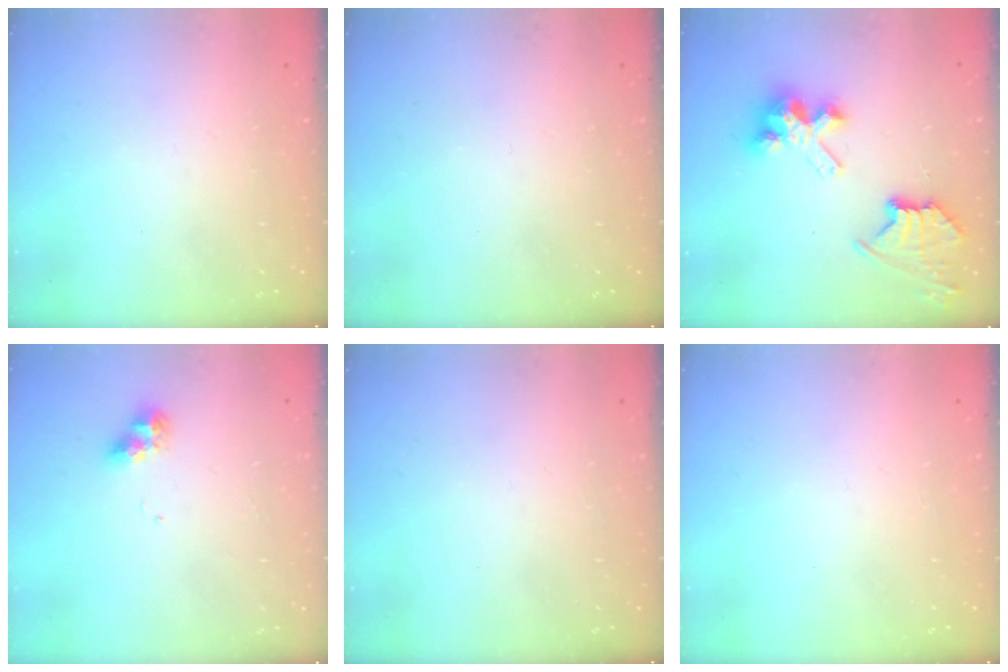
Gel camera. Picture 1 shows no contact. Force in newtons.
{"total": 0.0}
{"total": 9.8, "press": 9.8, "slide": 0.7}
{"total": 7.8, "press": 7.8, "slide": 0.8}
{"total": 0.0}
{"total": 0.0}